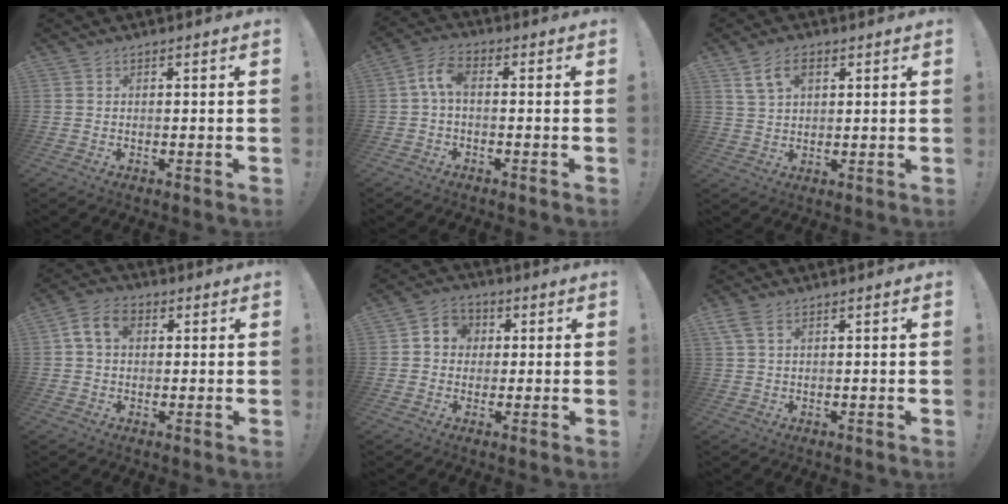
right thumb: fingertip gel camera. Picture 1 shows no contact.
{"total": 6.0, "force": [0.0, 2.7, 5.3], "torque": [-0.115, 0.004, 0.002]}
{"total": 7.4, "force": [3.4, 4.3, 4.9], "torque": [-0.091, 0.000, 0.068]}
{"total": 7.5, "force": [1.8, 5.2, 5.0], "torque": [-0.095, 0.011, 0.035]}
{"total": 6.1, "force": [0.4, 5.8, 2.0], "torque": [-0.035, 0.013, 0.010]}
{"total": 3.9, "force": [2.0, 1.8, 2.7], "torque": [-0.058, 0.000, 0.042]}